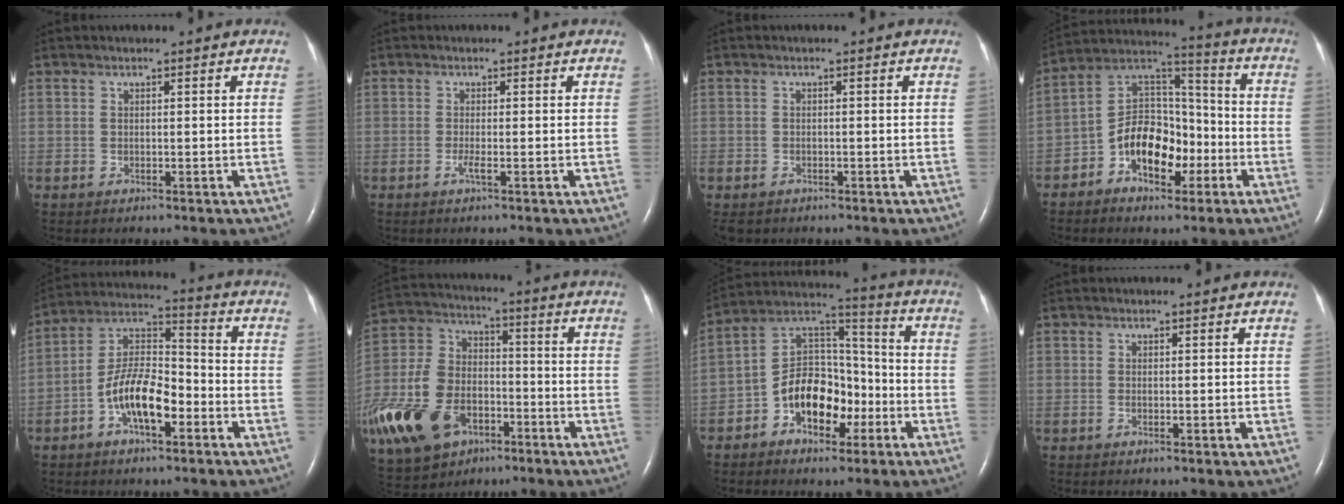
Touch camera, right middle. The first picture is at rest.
{"total": 1.1, "force": [-0.5, -0.1, 0.9], "torque": [-0.022, -0.001, -0.011]}
{"total": 2.5, "force": [-1.8, 1.5, 0.7], "torque": [-0.018, -0.003, -0.026]}
{"total": 11.7, "force": [-4.7, 6.9, 8.1], "torque": [-0.158, 0.036, -0.079]}
{"total": 10.7, "force": [-4.5, 4.6, 8.5], "torque": [-0.173, 0.024, -0.081]}
{"total": 29.3, "force": [-14.3, 19.2, 16.9], "torque": [-0.494, -0.020, -0.252]}
{"total": 11.8, "force": [-4.9, 7.3, 7.9], "torque": [-0.154, 0.039, -0.081]}
{"total": 0.0}